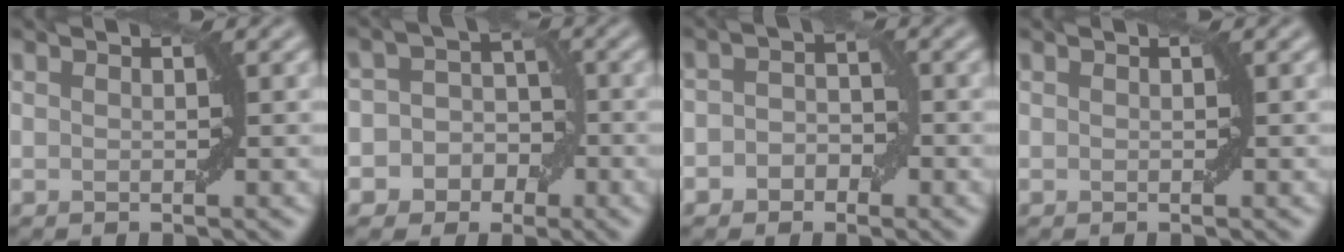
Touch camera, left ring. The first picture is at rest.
{"total": 6.0, "force": [-2.1, 5.4, 1.4], "torque": [-0.001, 0.022, -0.059]}
{"total": 2.4, "force": [-1.0, 1.9, 1.1], "torque": [-0.001, 0.005, -0.027]}
{"total": 0.0}